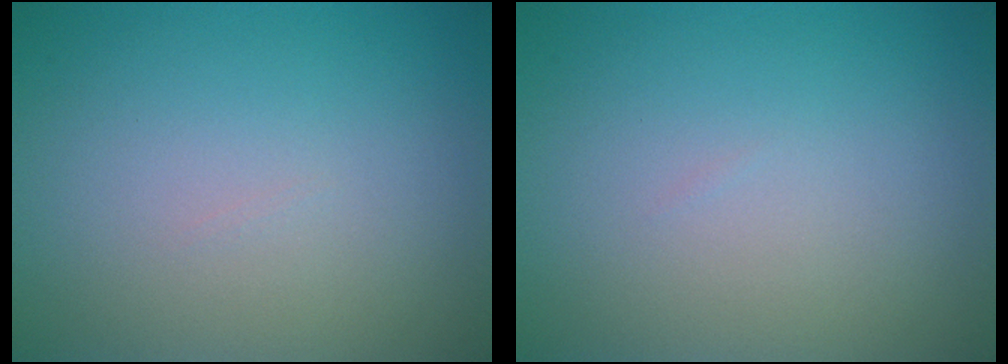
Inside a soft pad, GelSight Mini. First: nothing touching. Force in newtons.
{"total": 0.0}